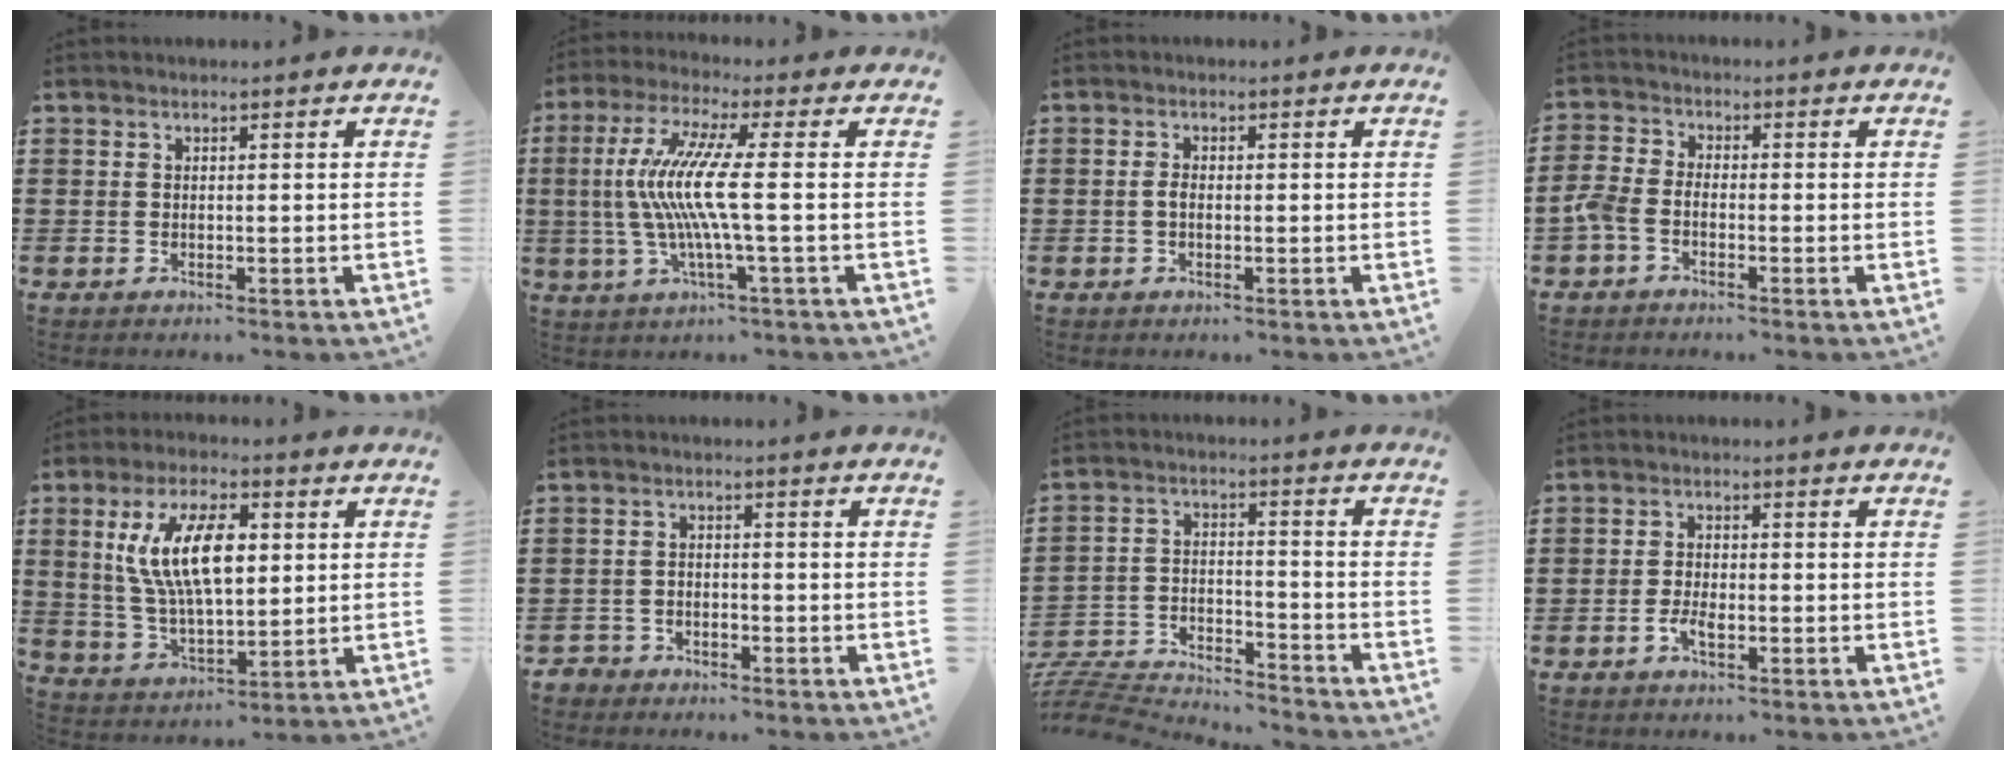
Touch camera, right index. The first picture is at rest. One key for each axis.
{"total": 10.5, "fx": -0.7, "fy": 0.1, "fz": 10.5, "tx": -0.239, "ty": -0.024, "tz": -0.030}
{"total": 1.3, "fx": -0.3, "fy": 0.7, "fz": 1.1, "tx": -0.029, "ty": -0.001, "tz": -0.008}
{"total": 3.0, "fx": -2.0, "fy": 1.2, "fz": 1.8, "tx": -0.062, "ty": -0.004, "tz": -0.047}
{"total": 11.8, "fx": 2.8, "fy": 5.1, "fz": 10.2, "tx": -0.219, "ty": 0.008, "tz": 0.045}
{"total": 2.3, "fx": -2.1, "fy": 1.0, "fz": 0.0, "tx": -0.007, "ty": 0.004, "tz": -0.046}
{"total": 7.0, "fx": -6.9, "fy": 0.7, "fz": 0.8, "tx": -0.034, "ty": -0.003, "tz": -0.144}
{"total": 2.5, "fx": -1.3, "fy": 1.2, "fz": 1.9, "tx": -0.049, "ty": -0.003, "tz": -0.028}